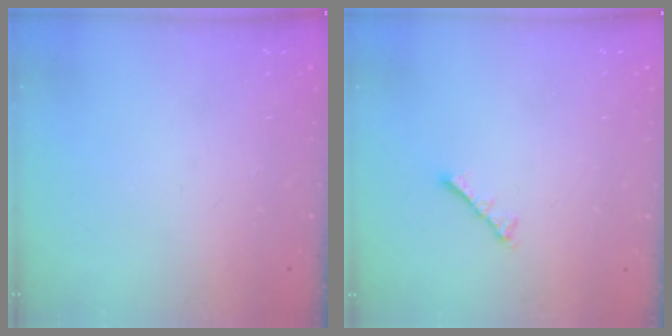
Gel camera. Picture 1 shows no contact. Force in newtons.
{"total": 3.4, "press": 3.4, "slide": 0.6}